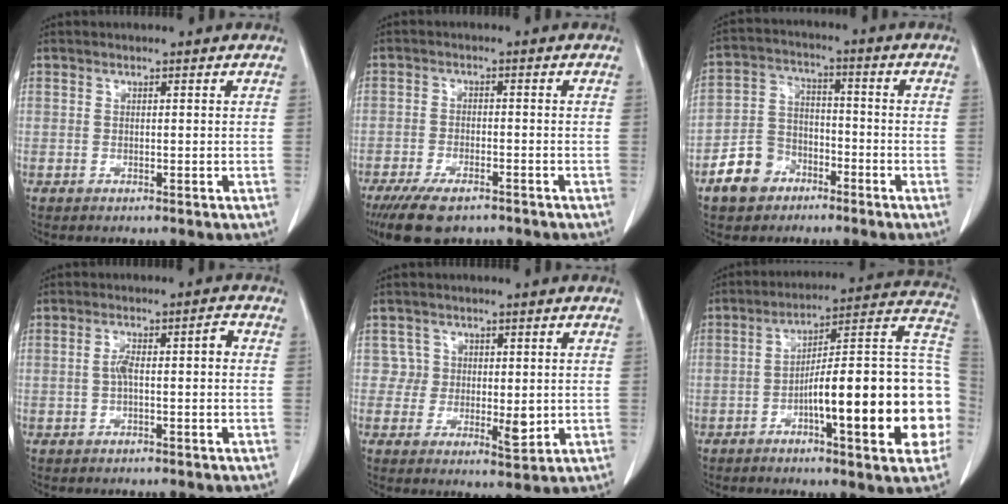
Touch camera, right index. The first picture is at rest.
{"total": 8.3, "force": [-6.1, 2.9, 4.8], "torque": [-0.078, -0.011, -0.095]}
{"total": 8.2, "force": [-4.9, 6.1, 2.5], "torque": [-0.060, 0.018, -0.084]}
{"total": 4.0, "force": [-0.3, 1.0, 3.9], "torque": [-0.071, 0.021, -0.003]}
{"total": 4.0, "force": [0.3, 3.3, 2.2], "torque": [-0.015, -0.001, 0.007]}
{"total": 22.7, "force": [-5.2, 3.5, 21.8], "torque": [-0.235, 0.032, -0.069]}